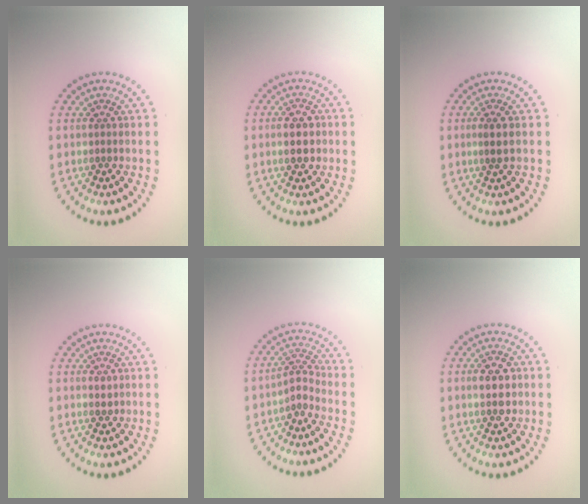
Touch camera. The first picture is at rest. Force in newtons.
{"total": 2.8, "press": 2.8, "slide": 0.1}
{"total": 1.6, "press": 1.4, "slide": 0.8}
{"total": 0.8, "press": 0.8, "slide": 0.1}
{"total": 2.0, "press": 1.3, "slide": 1.5}
{"total": 2.9, "press": 2.9, "slide": 0.1}